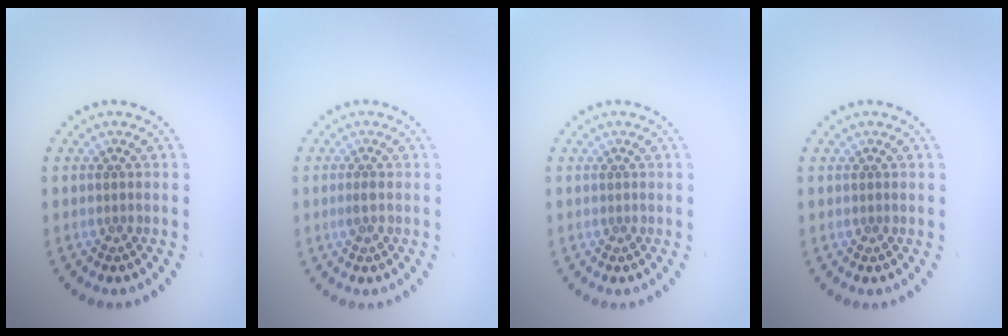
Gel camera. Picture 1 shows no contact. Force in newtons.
{"total": 0.9, "press": 0.8, "slide": 0.5}
{"total": 0.0}
{"total": 0.0}